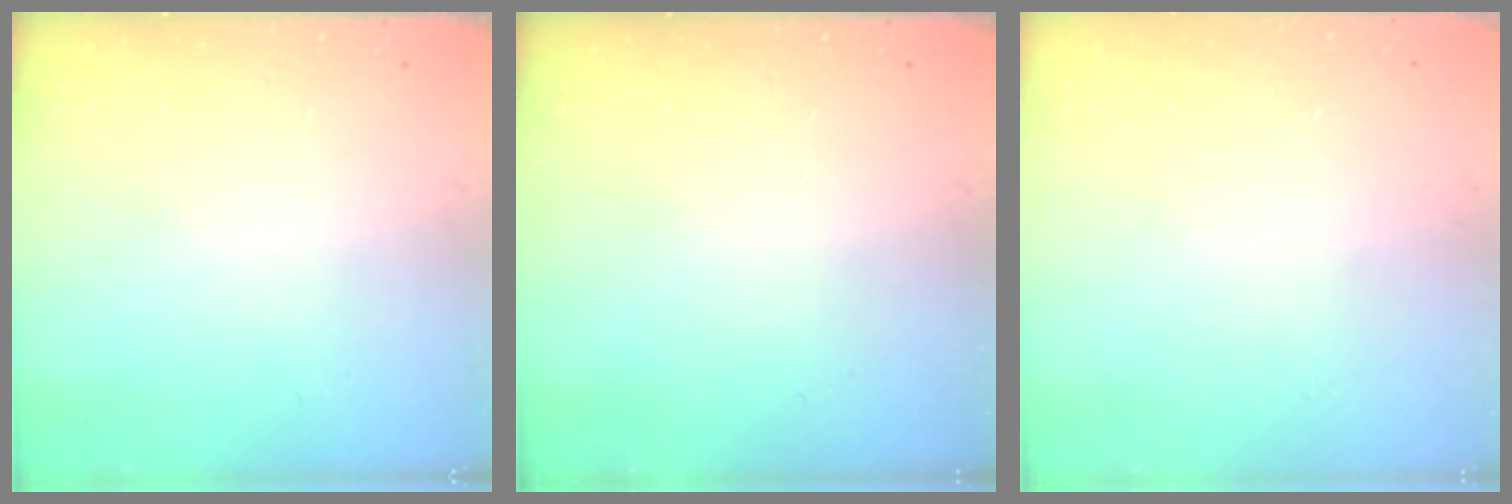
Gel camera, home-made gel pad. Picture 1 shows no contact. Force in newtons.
{"total": 0.0}
{"total": 0.0}